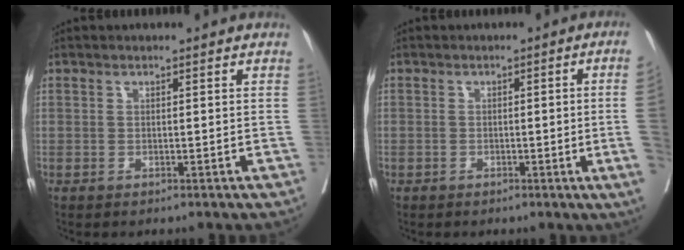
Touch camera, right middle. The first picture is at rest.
{"total": 5.7, "force": [-1.0, -1.6, 5.4], "torque": [-0.058, -0.008, -0.013]}